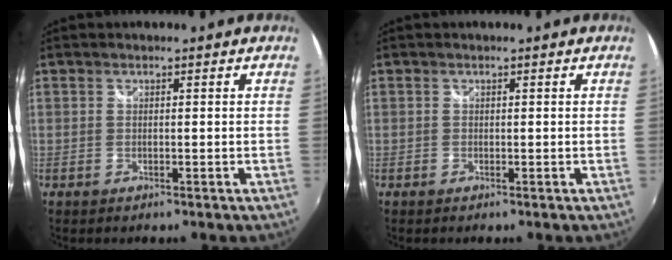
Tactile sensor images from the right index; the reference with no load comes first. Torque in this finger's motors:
{"motor_torque": [0.02, -0.02, 0.00, -0.01]}